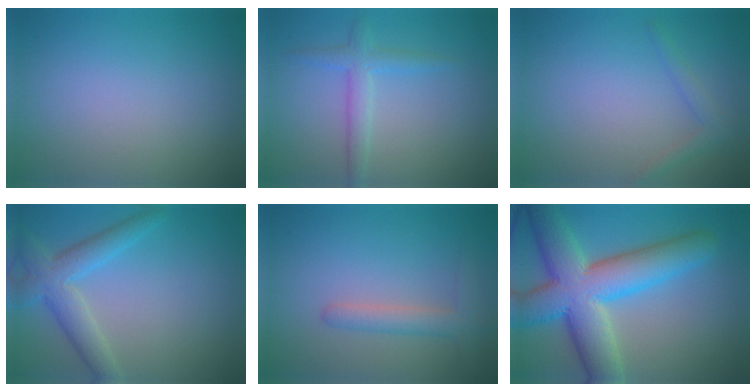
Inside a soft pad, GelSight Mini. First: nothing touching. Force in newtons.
{"total": 2.4, "press": 2.4, "slide": 0.2}
{"total": 1.3, "press": 1.3, "slide": 0.1}
{"total": 4.2, "press": 4.2, "slide": 0.2}
{"total": 2.4, "press": 2.4, "slide": 0.3}
{"total": 10.9, "press": 10.9, "slide": 0.4}